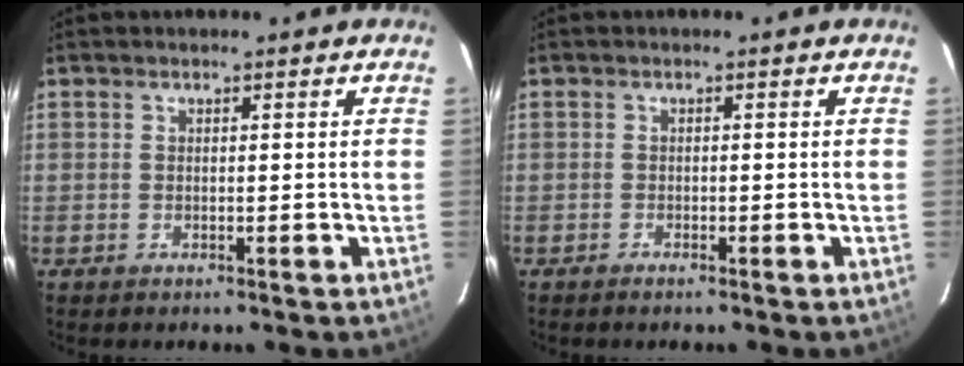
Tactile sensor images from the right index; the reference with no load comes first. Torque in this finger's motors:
{"motor_torque": [0.04, -0.01, 0.08, 0.01]}